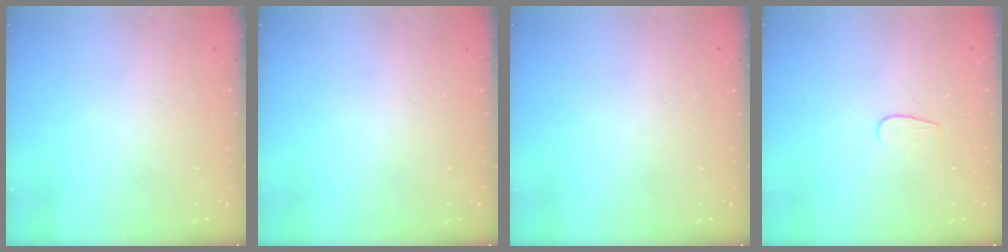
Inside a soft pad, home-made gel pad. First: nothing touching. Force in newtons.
{"total": 0.0}
{"total": 0.0}
{"total": 4.3, "press": 4.3, "slide": 0.5}